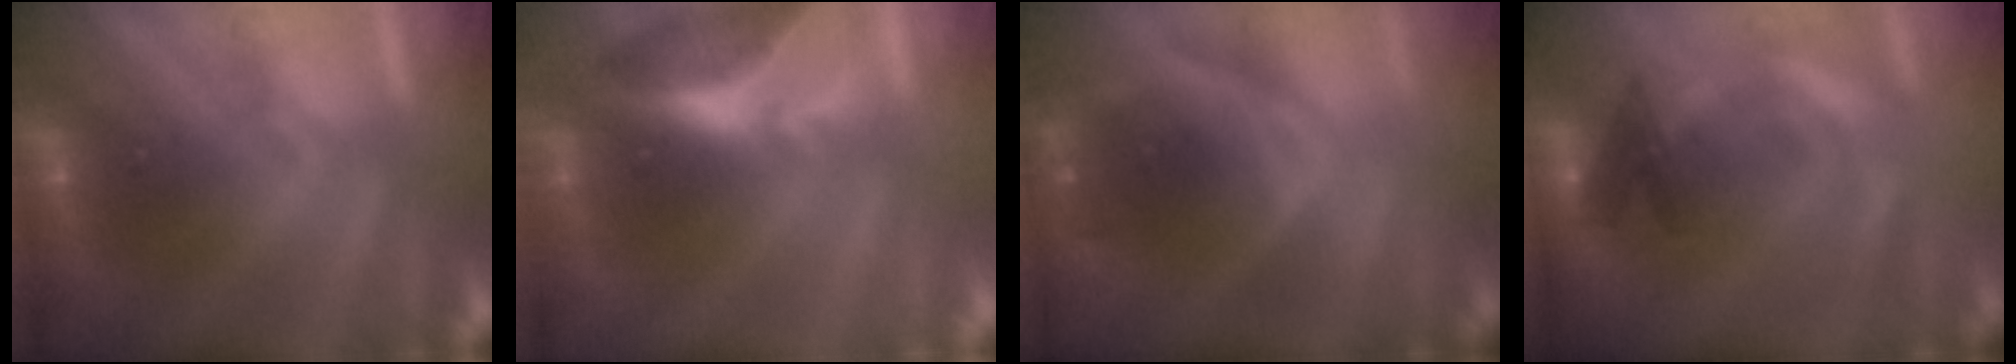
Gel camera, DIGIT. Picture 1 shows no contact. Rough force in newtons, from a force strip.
{"total": 2.1}
{"total": 2.1}
{"total": 2.2}